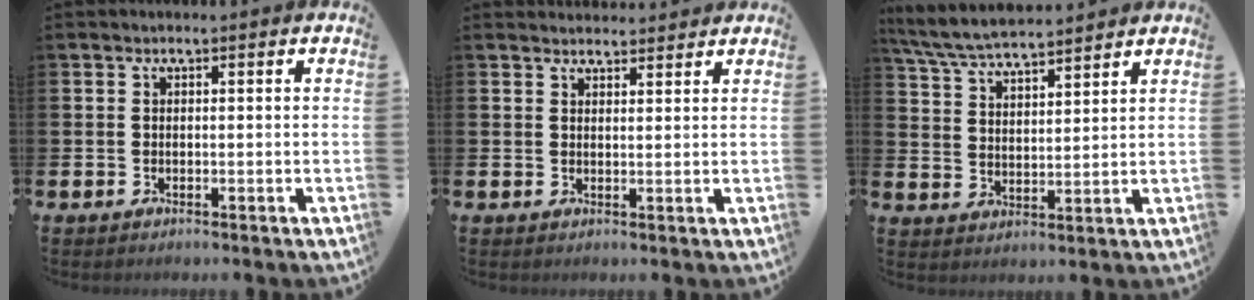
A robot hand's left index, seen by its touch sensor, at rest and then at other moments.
{"total": 2.4, "force": [2.3, 0.5, -0.2], "torque": [0.011, -0.014, 0.040]}
{"total": 6.3, "force": [6.1, 0.6, 1.4], "torque": [-0.051, -0.030, 0.110]}